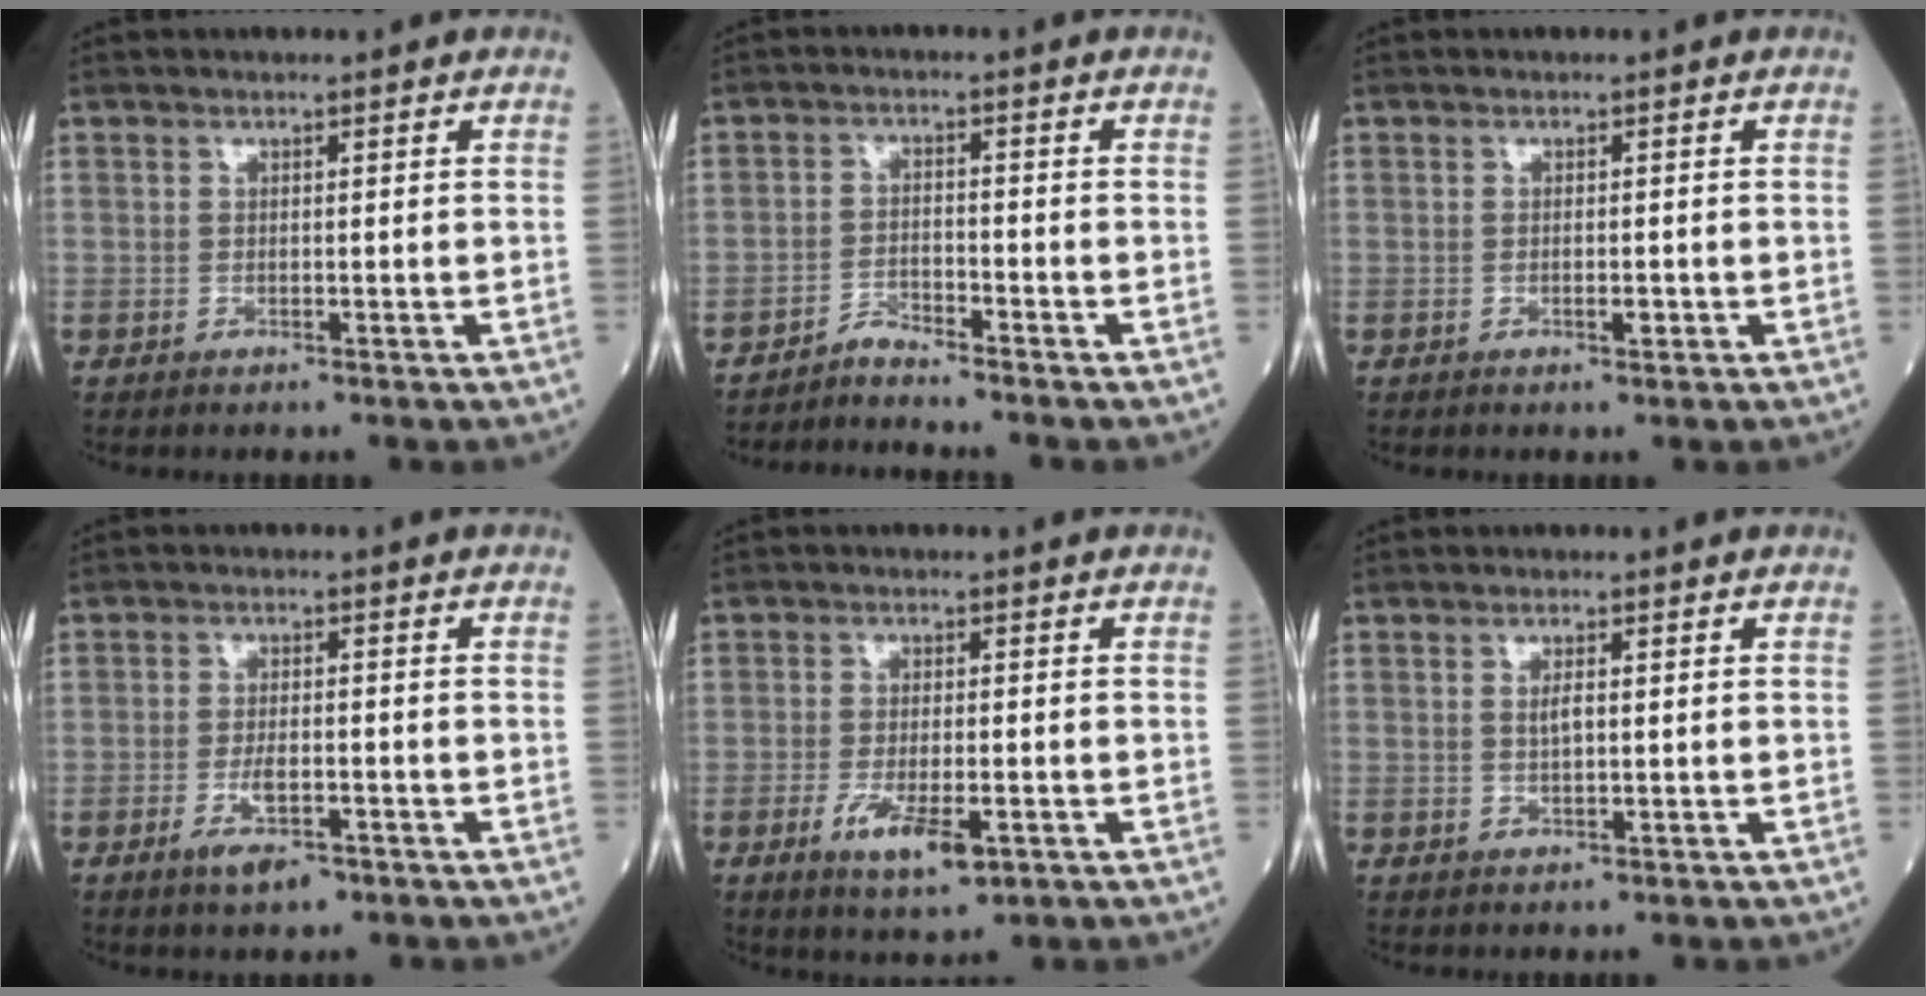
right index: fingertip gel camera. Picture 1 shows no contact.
{"total": 2.8, "force": [-2.7, -0.7, -0.2], "torque": [0.005, -0.013, -0.050]}
{"total": 1.0, "force": [-0.4, 0.3, 0.9], "torque": [-0.017, -0.001, -0.006]}
{"total": 4.1, "force": [-2.2, 1.3, 3.2], "torque": [-0.063, -0.002, -0.034]}
{"total": 6.1, "force": [-2.5, 1.7, 5.4], "torque": [-0.103, -0.011, -0.035]}
{"total": 1.7, "force": [0.3, 0.5, 1.6], "torque": [-0.032, 0.000, 0.007]}